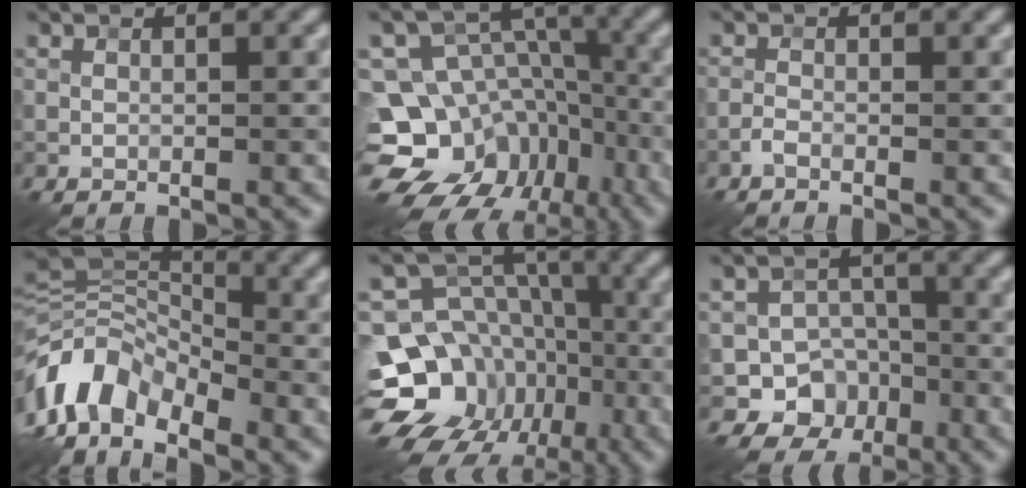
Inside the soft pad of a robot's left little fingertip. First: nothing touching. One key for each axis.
{"total": 15.9, "fx": -8.8, "fy": 12.2, "fz": 5.3, "tx": -0.097, "ty": -0.015, "tz": -0.129}
{"total": 0.8, "fx": -0.7, "fy": 0.0, "fz": 0.5, "tx": -0.015, "ty": 0.002, "tz": -0.017}
{"total": 8.1, "fx": -4.1, "fy": 5.0, "fz": 4.9, "tx": -0.095, "ty": 0.006, "tz": -0.092}
{"total": 18.4, "fx": -8.9, "fy": 15.0, "fz": 5.9, "tx": -0.114, "ty": -0.034, "tz": -0.138}
{"total": 7.2, "fx": -3.2, "fy": 6.2, "fz": 1.8, "tx": 0.003, "ty": -0.005, "tz": -0.073}